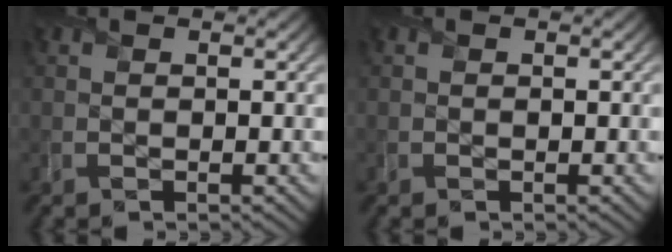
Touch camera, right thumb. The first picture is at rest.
{"total": 0.0}